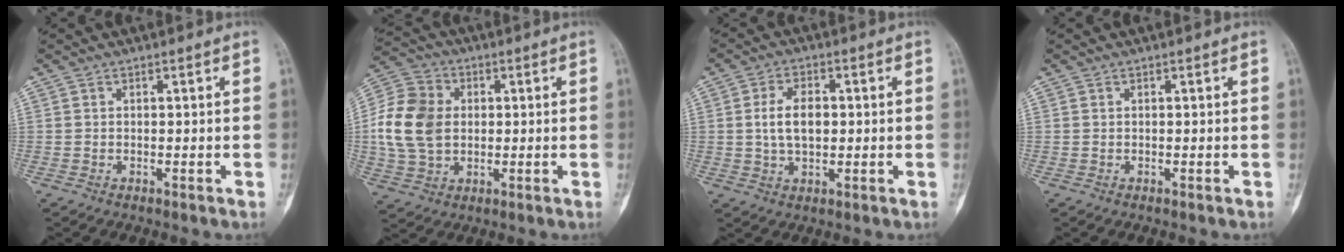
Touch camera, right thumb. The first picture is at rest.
{"total": 13.8, "force": [0.6, 10.4, 9.1], "torque": [-0.165, 0.012, 0.010]}
{"total": 6.9, "force": [0.4, 4.2, 5.5], "torque": [-0.094, 0.007, 0.007]}
{"total": 0.0}